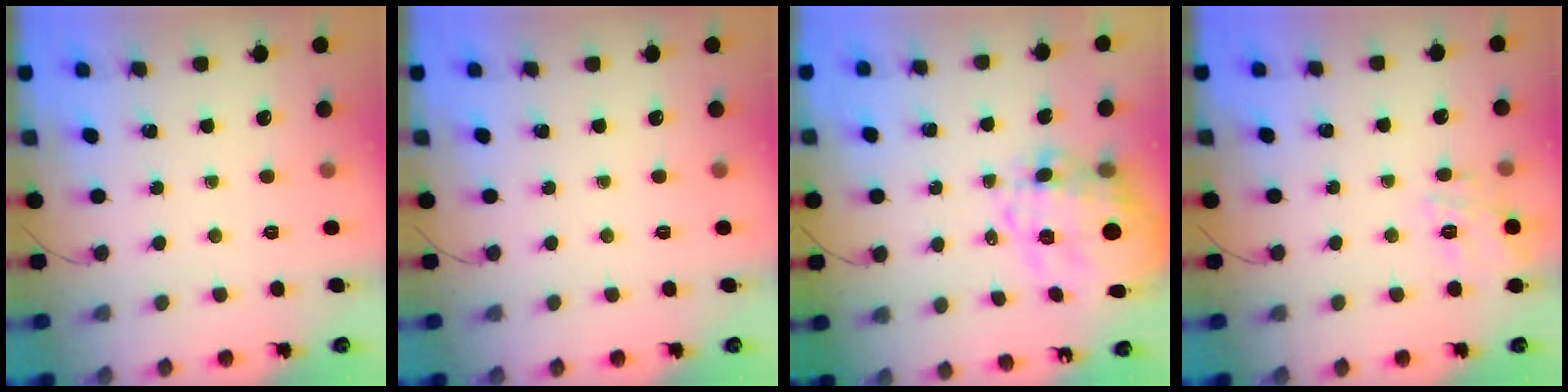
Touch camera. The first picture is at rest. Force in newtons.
{"total": 0.0}
{"total": 16.3, "press": 15.9, "slide": 3.8}
{"total": 12.6, "press": 12.6, "slide": 0.6}